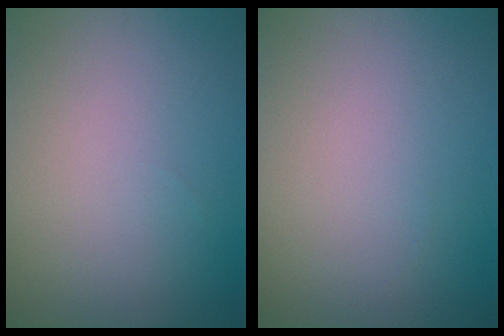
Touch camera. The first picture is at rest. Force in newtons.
{"total": 0.0}